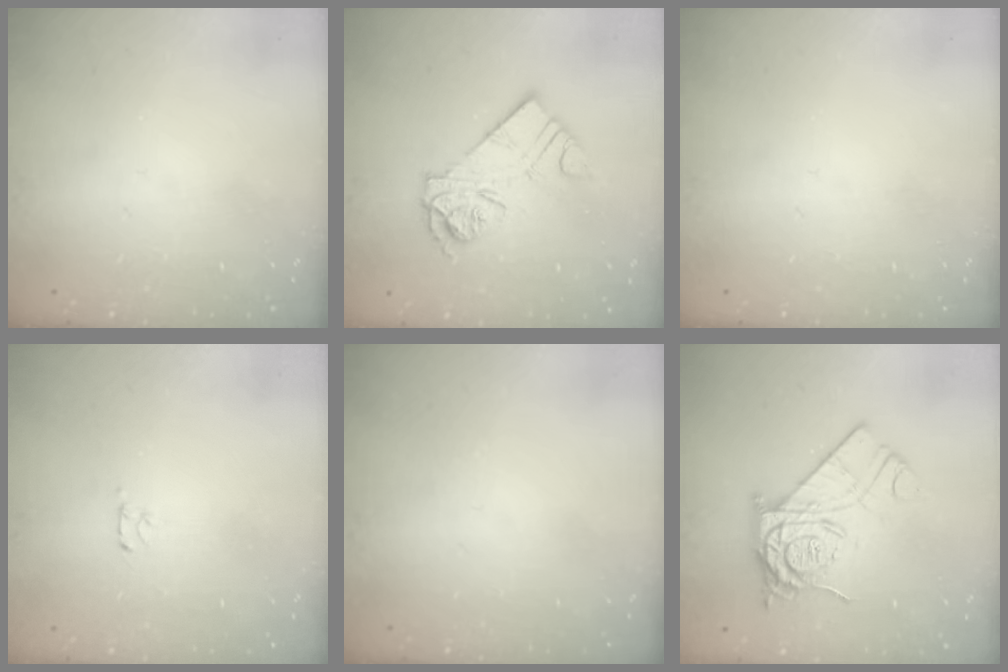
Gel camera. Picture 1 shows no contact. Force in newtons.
{"total": 12.1, "press": 12.1, "slide": 1.0}
{"total": 0.0}
{"total": 2.5, "press": 2.4, "slide": 0.3}
{"total": 0.0}
{"total": 14.2, "press": 14.1, "slide": 1.1}